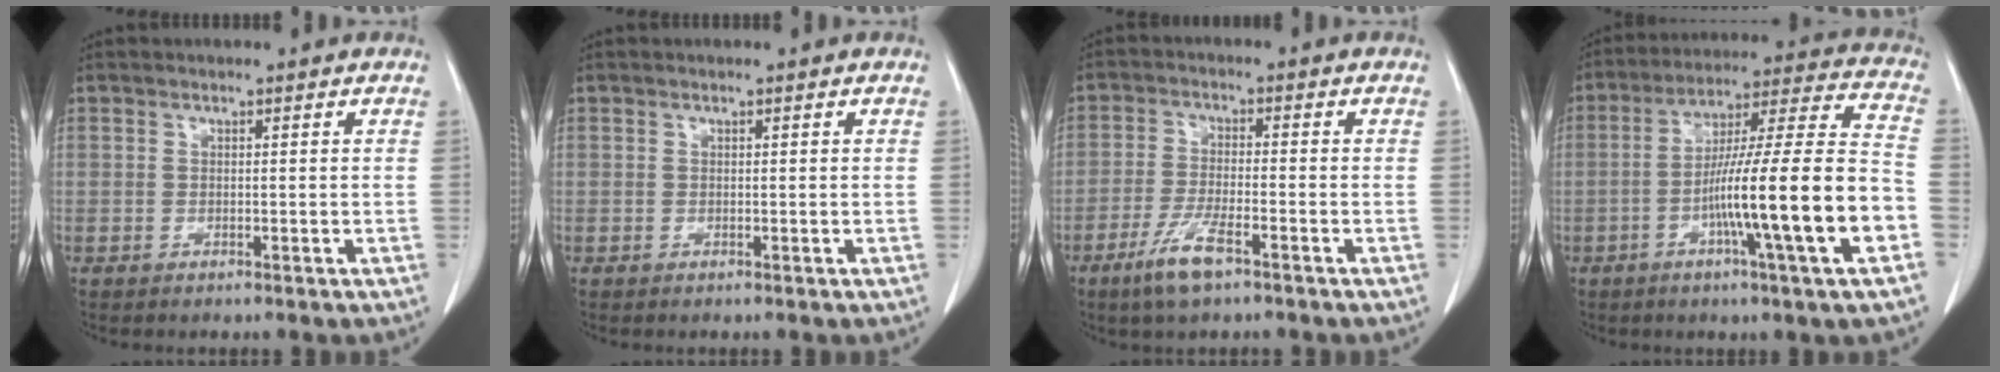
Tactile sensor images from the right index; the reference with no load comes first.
{"total": 0.0}
{"total": 6.2, "force": [-3.9, 0.9, 4.8], "torque": [-0.101, -0.009, -0.070]}
{"total": 19.3, "force": [-5.8, -0.5, 18.4], "torque": [-0.282, 0.005, -0.098]}